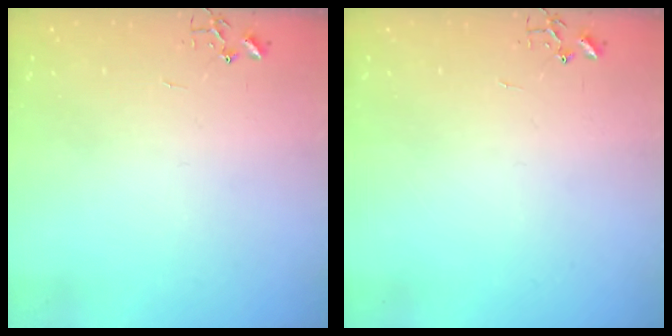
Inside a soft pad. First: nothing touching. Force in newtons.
{"total": 0.0}